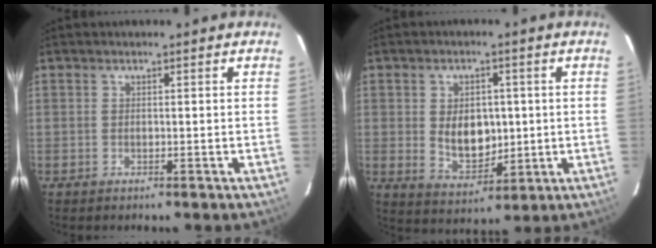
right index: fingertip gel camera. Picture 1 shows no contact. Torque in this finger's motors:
{"motor_torque": [0.36, -0.24, 0.23, 0.08]}